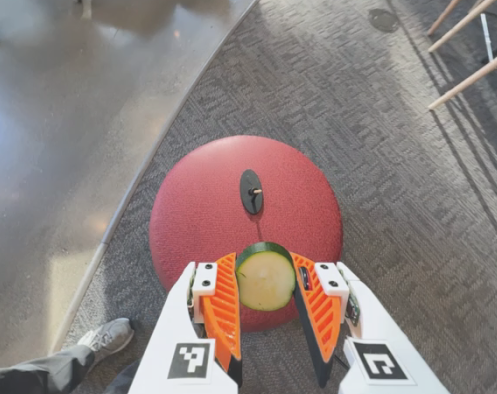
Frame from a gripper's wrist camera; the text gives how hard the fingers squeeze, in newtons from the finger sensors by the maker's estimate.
{"total": 11.3, "left": 11.2, "right": 11.3}